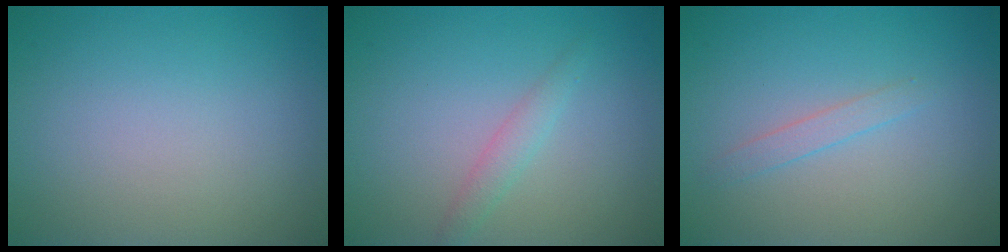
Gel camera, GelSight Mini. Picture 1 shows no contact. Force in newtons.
{"total": 1.4, "press": 1.4, "slide": 0.1}
{"total": 1.1, "press": 1.1, "slide": 0.1}